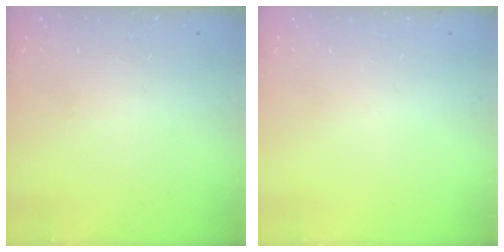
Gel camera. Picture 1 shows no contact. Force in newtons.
{"total": 0.0}